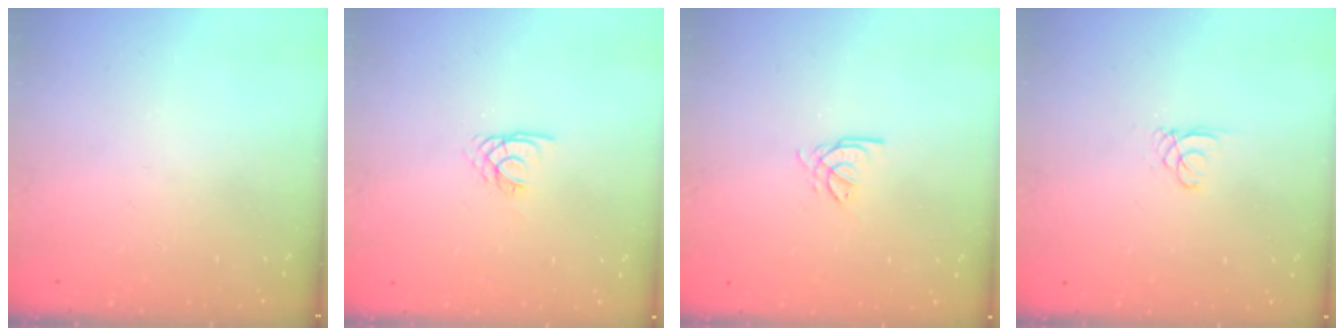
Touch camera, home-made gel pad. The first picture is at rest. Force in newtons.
{"total": 2.2, "press": 2.2, "slide": 0.3}
{"total": 2.4, "press": 2.4, "slide": 0.1}
{"total": 0.6, "press": 0.6, "slide": 0.1}